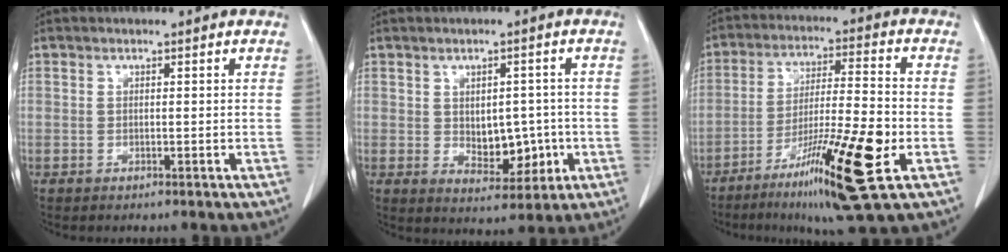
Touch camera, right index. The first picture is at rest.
{"total": 6.7, "force": [-0.7, 4.1, 5.3], "torque": [-0.066, 0.001, 0.003]}
{"total": 16.6, "force": [-7.1, 0.6, 15.0], "torque": [-0.258, -0.028, -0.119]}